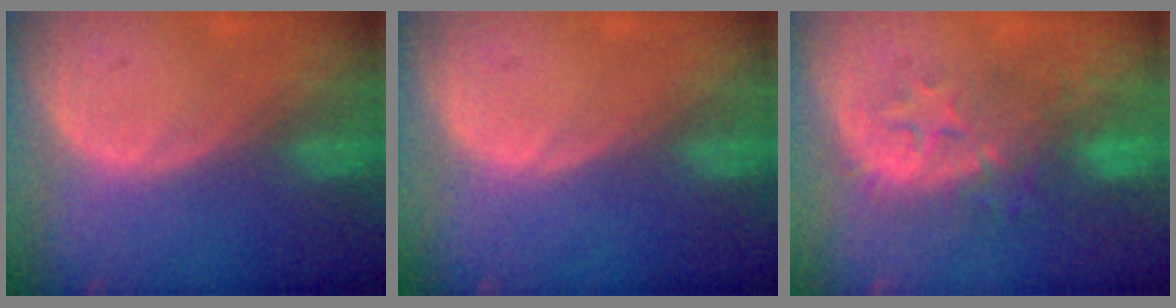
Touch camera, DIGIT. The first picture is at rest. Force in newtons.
{"total": 0.0}
{"total": 8.2, "press": 8.1, "slide": 0.8}